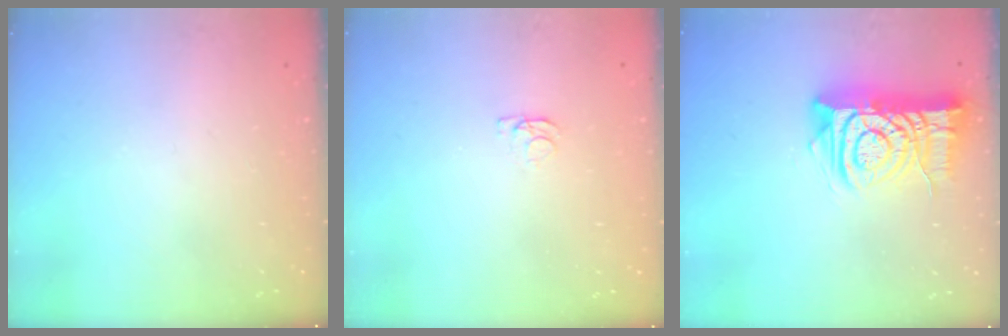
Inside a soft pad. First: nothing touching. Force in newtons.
{"total": 1.2, "press": 1.1, "slide": 0.3}
{"total": 13.2, "press": 13.2, "slide": 1.5}